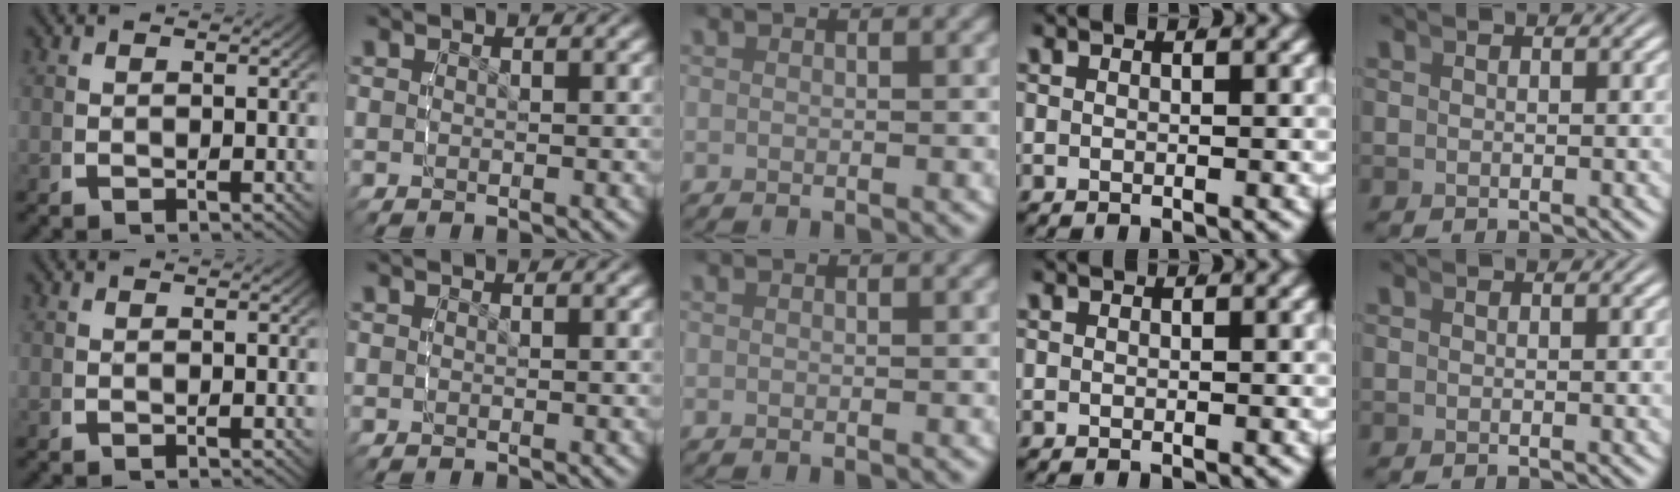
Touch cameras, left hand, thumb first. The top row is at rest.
{}